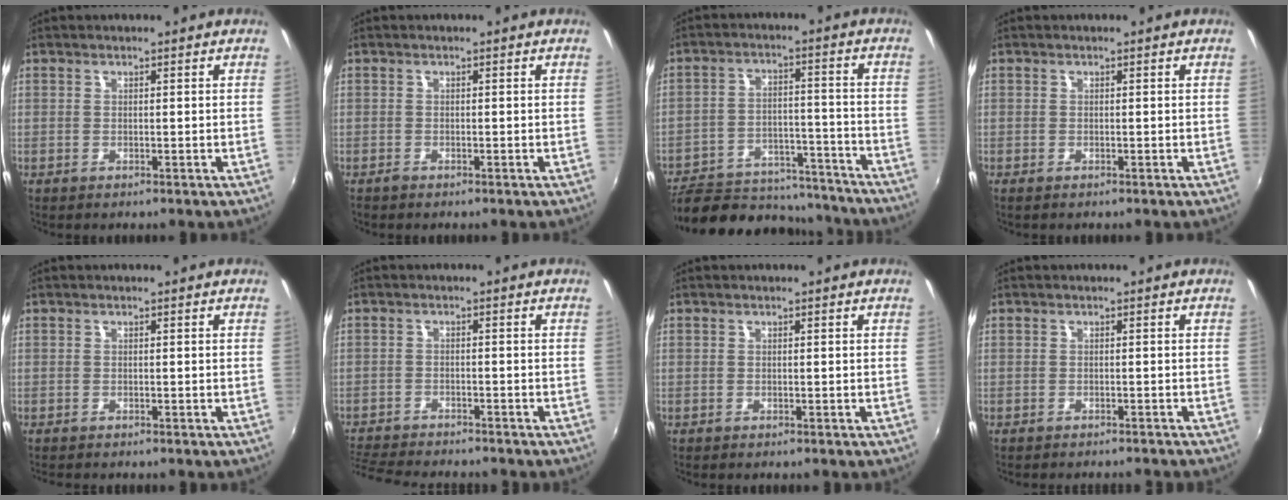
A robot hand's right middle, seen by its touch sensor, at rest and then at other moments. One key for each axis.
{"total": 0.6, "fx": -0.6, "fy": 0.2, "fz": 0.1, "tx": -0.003, "ty": -0.003, "tz": -0.014}
{"total": 23.2, "fx": -20.1, "fy": 7.8, "fz": 8.4, "tx": -0.164, "ty": 0.010, "tz": -0.268}
{"total": 0.0}
{"total": 0.8, "fx": -0.8, "fy": 0.1, "fz": 0.3, "tx": -0.006, "ty": -0.008, "tz": -0.013}
{"total": 9.5, "fx": -8.8, "fy": 1.5, "fz": 3.3, "tx": -0.094, "ty": -0.019, "tz": -0.149}
{"total": 0.0}
{"total": 4.5, "fx": -4.1, "fy": 0.7, "fz": 1.7, "tx": -0.040, "ty": -0.013, "tz": -0.056}